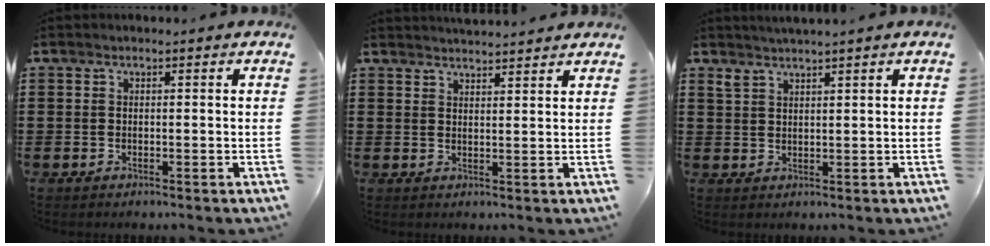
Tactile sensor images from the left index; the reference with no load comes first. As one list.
[{"total": 2.6, "force": [2.6, -0.2, -0.1], "torque": [-0.006, -0.007, 0.050]}, {"total": 1.6, "force": [1.5, -0.1, 0.5], "torque": [-0.013, 0.001, 0.031]}]